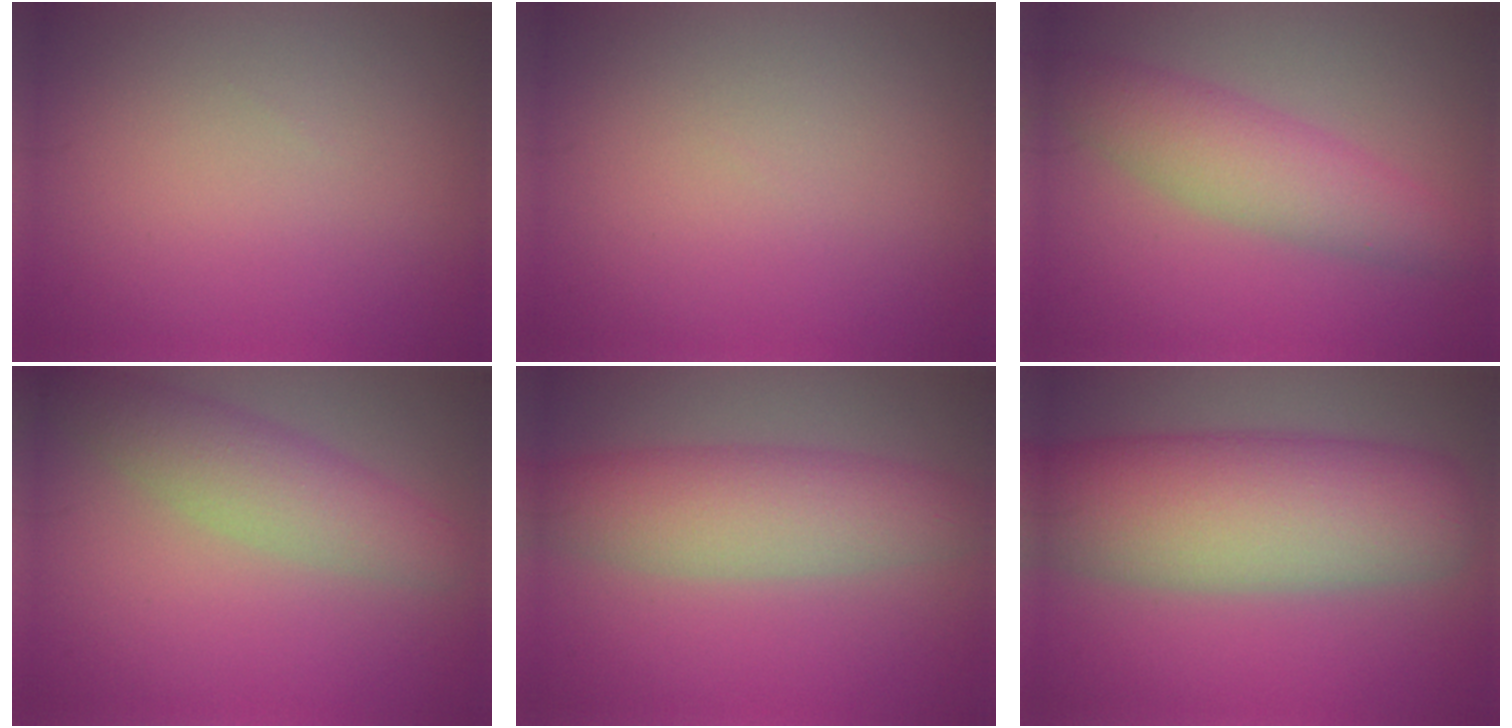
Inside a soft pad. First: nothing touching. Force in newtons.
{"total": 0.0}
{"total": 4.8, "press": 4.8, "slide": 0.2}
{"total": 4.5, "press": 4.5, "slide": 0.2}
{"total": 6.3, "press": 6.3, "slide": 0.2}
{"total": 11.7, "press": 11.7, "slide": 0.5}